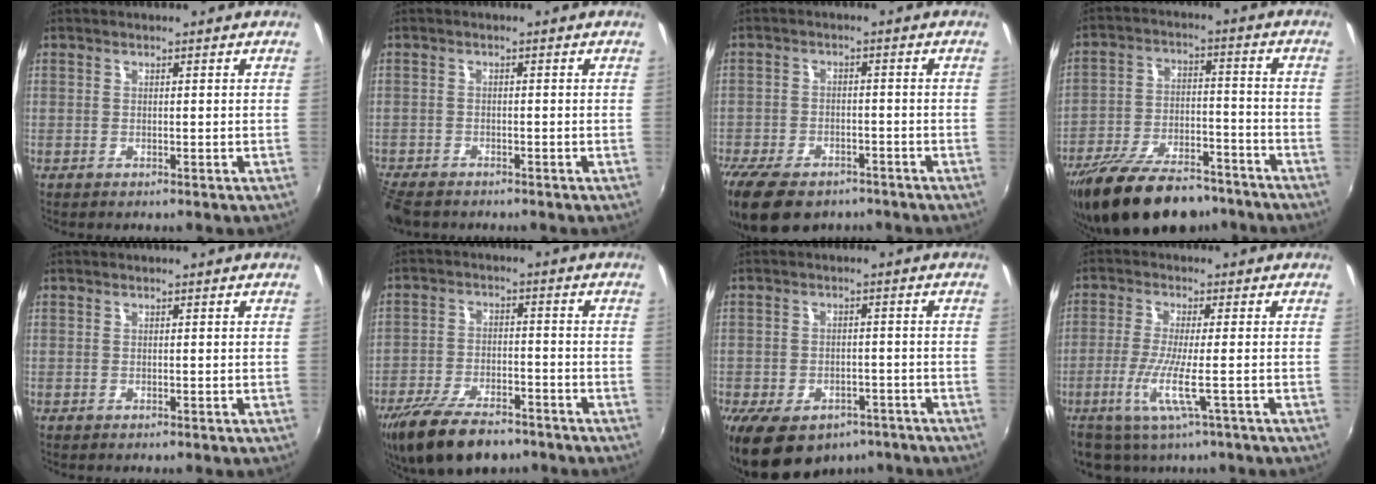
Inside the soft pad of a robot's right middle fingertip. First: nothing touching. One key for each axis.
{"total": 6.1, "fx": -5.3, "fy": 2.0, "fz": 2.4, "tx": -0.073, "ty": -0.028, "tz": -0.102}
{"total": 12.7, "fx": -9.3, "fy": 6.2, "fz": 6.1, "tx": -0.153, "ty": -0.026, "tz": -0.155}
{"total": 20.3, "fx": -15.9, "fy": 7.5, "fz": 10.0, "tx": -0.196, "ty": -0.018, "tz": -0.248}
{"total": 0.0}
{"total": 14.5, "fx": -10.9, "fy": 5.5, "fz": 7.9, "tx": -0.171, "ty": -0.029, "tz": -0.187}
{"total": 13.8, "fx": -9.1, "fy": 7.9, "fz": 6.7, "tx": -0.147, "ty": -0.016, "tz": -0.126}
{"total": 7.2, "fx": -3.2, "fy": 0.8, "fz": 6.4, "tx": -0.139, "ty": -0.018, "tz": -0.058}